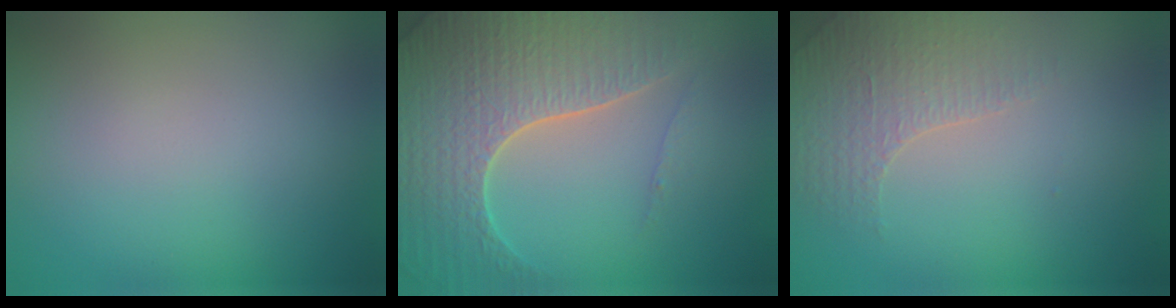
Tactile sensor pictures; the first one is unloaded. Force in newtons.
{"total": 7.1, "press": 6.9, "slide": 1.7}
{"total": 1.8, "press": 1.6, "slide": 0.8}